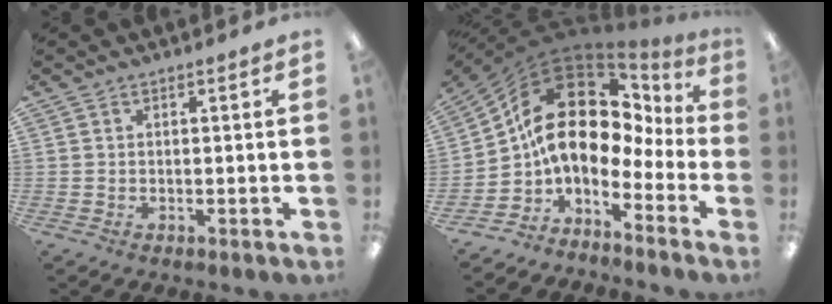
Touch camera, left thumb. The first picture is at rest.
{"total": 14.2, "force": [3.6, 8.5, 10.8], "torque": [-0.221, -0.023, 0.060]}